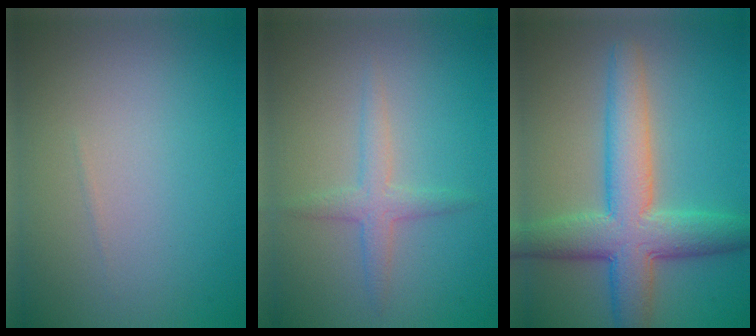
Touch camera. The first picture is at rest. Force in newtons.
{"total": 2.2, "press": 2.2, "slide": 0.1}
{"total": 7.6, "press": 7.6, "slide": 0.2}